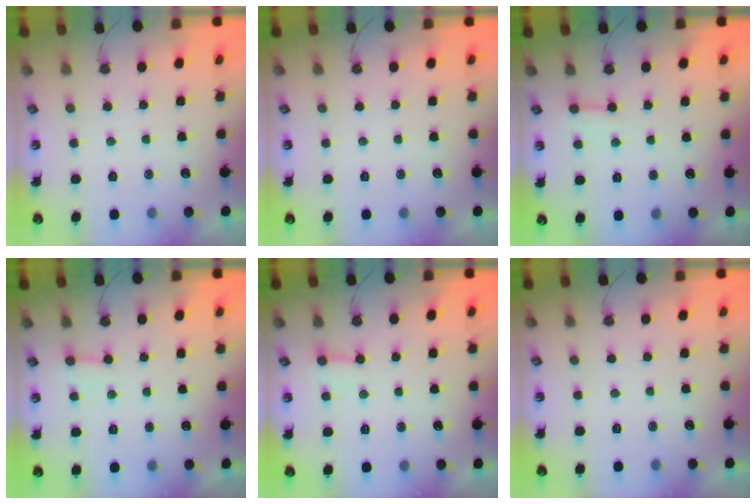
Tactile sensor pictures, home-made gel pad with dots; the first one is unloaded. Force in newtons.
{"total": 0.0}
{"total": 4.3, "press": 4.2, "slide": 0.4}
{"total": 4.3, "press": 4.3, "slide": 0.5}
{"total": 3.0, "press": 3.0, "slide": 0.2}
{"total": 0.0}